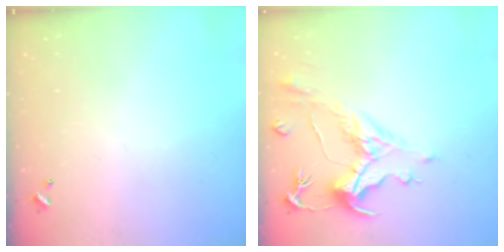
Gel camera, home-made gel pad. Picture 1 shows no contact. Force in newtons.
{"total": 1.5, "press": 0.3, "slide": 1.5}